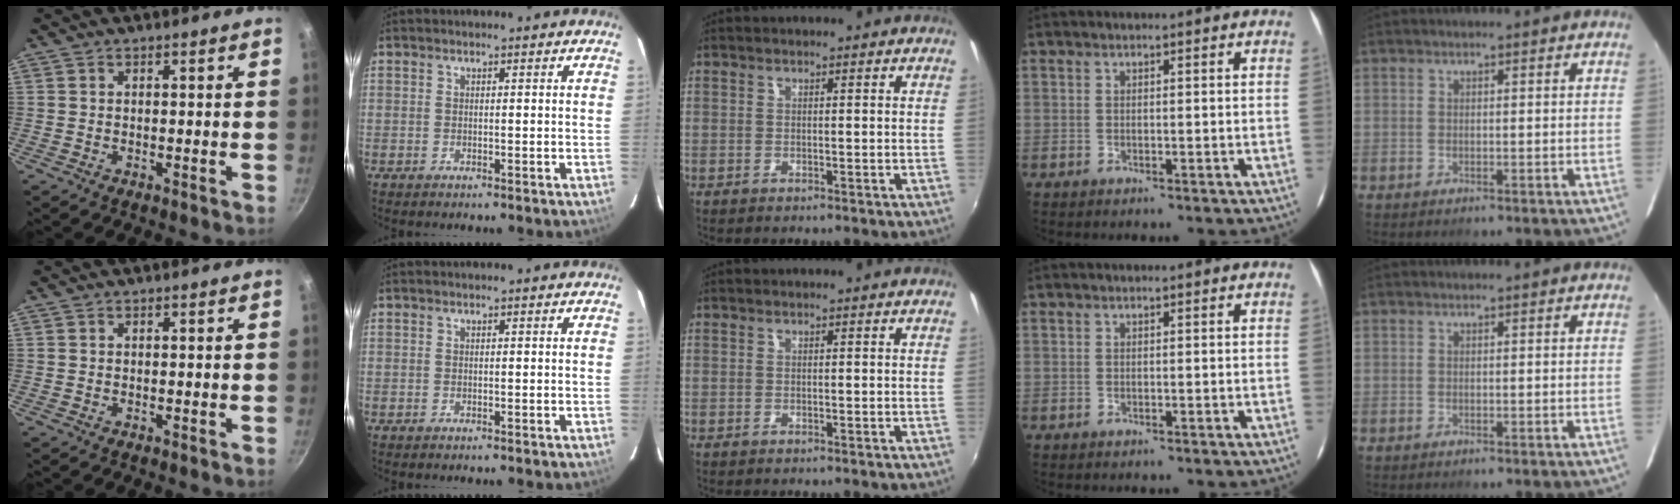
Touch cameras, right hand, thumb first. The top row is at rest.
{}